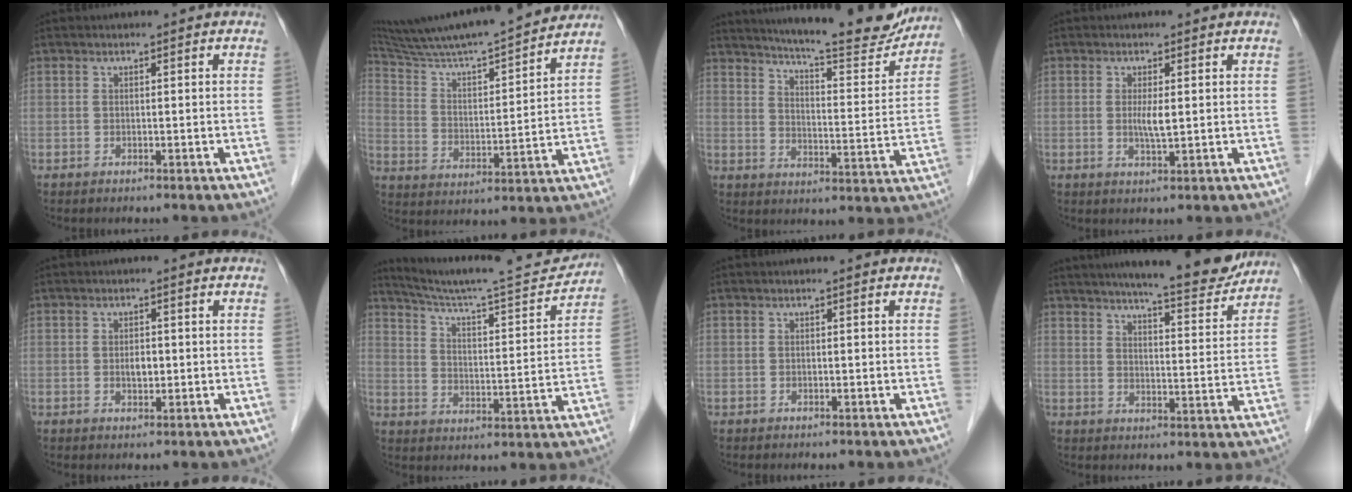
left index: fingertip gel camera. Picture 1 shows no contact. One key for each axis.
{"total": 21.1, "fx": 19.1, "fy": 0.1, "fz": 9.0, "tx": -0.157, "ty": 0.003, "tz": 0.301}
{"total": 19.7, "fx": 18.0, "fy": 1.6, "fz": 7.9, "tx": -0.119, "ty": -0.044, "tz": 0.237}
{"total": 2.6, "fx": 0.3, "fy": 0.3, "fz": 2.6, "tx": -0.053, "ty": -0.004, "tz": 0.007}
{"total": 1.9, "fx": -0.1, "fy": 1.0, "fz": 1.6, "tx": -0.028, "ty": 0.000, "tz": 0.000}
{"total": 17.6, "fx": 16.7, "fy": 0.2, "fz": 5.5, "tx": -0.094, "ty": -0.028, "tz": 0.243}
{"total": 0.0}
{"total": 15.5, "fx": 13.8, "fy": 1.6, "fz": 6.9, "tx": -0.096, "ty": -0.013, "tz": 0.182}